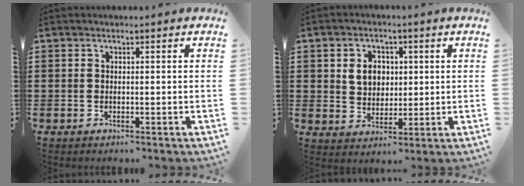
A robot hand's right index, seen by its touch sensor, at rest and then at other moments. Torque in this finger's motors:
{"motor_torque": [0.29, -0.16, 0.30, 0.09]}